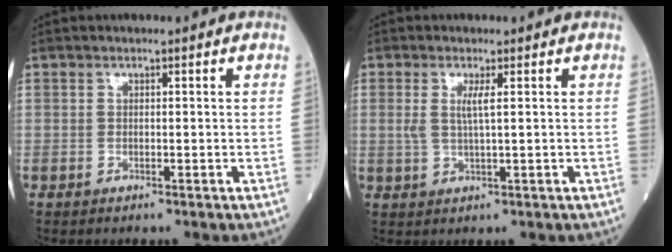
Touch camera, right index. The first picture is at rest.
{"total": 2.7, "force": [0.7, 0.0, 2.6], "torque": [-0.060, -0.001, 0.013]}